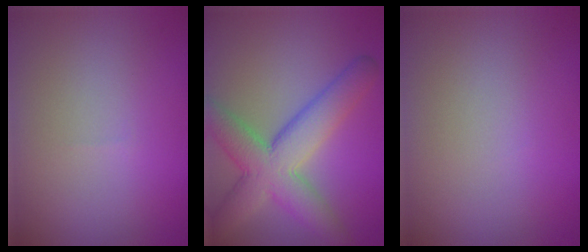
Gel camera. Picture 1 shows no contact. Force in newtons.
{"total": 7.4, "press": 7.4, "slide": 0.2}
{"total": 0.0}